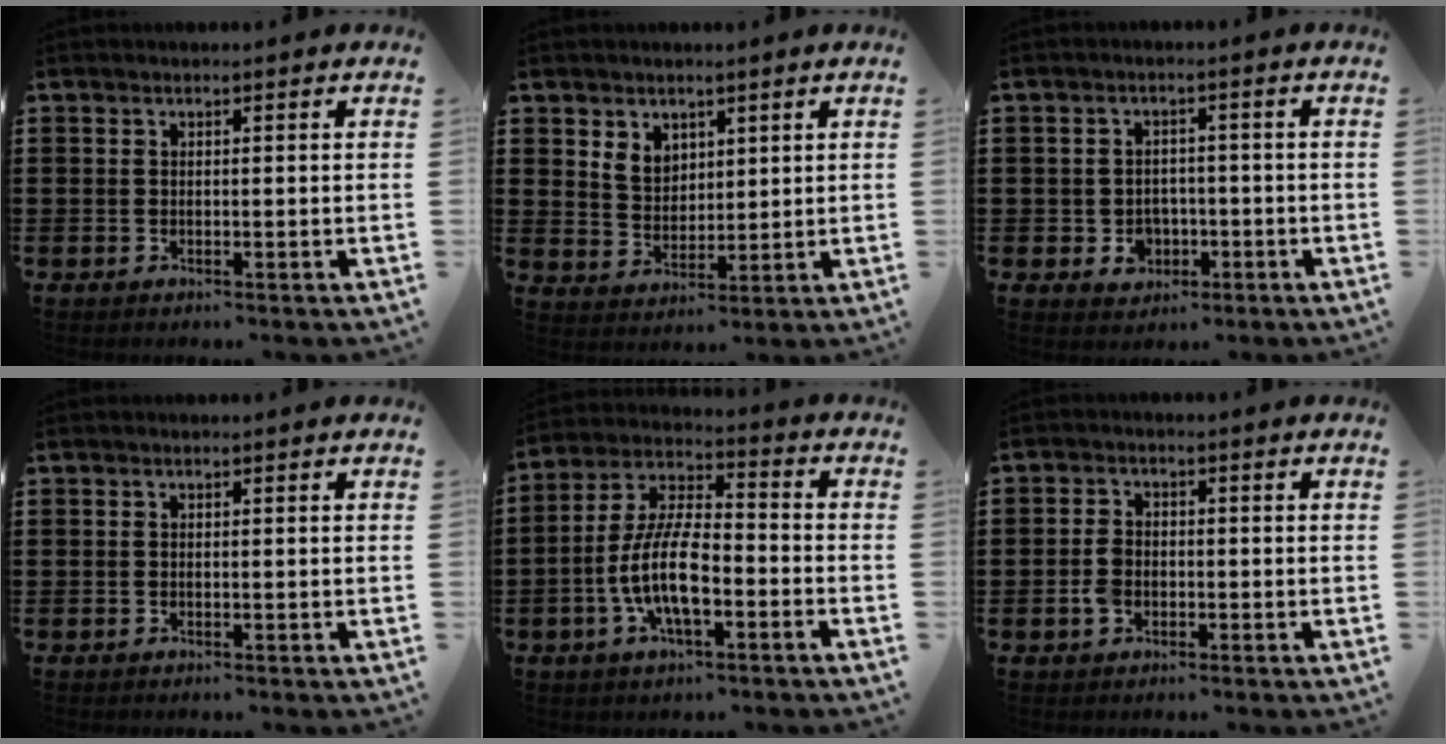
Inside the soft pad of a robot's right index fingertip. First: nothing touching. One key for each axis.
{"total": 4.5, "fx": 2.9, "fy": 3.4, "fz": 1.0, "tx": -0.028, "ty": 0.006, "tz": 0.052}
{"total": 3.3, "fx": -1.1, "fy": 2.9, "fz": 1.1, "tx": -0.031, "ty": 0.005, "tz": -0.025}
{"total": 0.0}
{"total": 10.2, "fx": -3.6, "fy": 3.7, "fz": 8.8, "tx": -0.205, "ty": -0.007, "tz": -0.073}
{"total": 3.2, "fx": -1.0, "fy": 2.2, "fz": 2.1, "tx": -0.055, "ty": -0.002, "tz": -0.022}